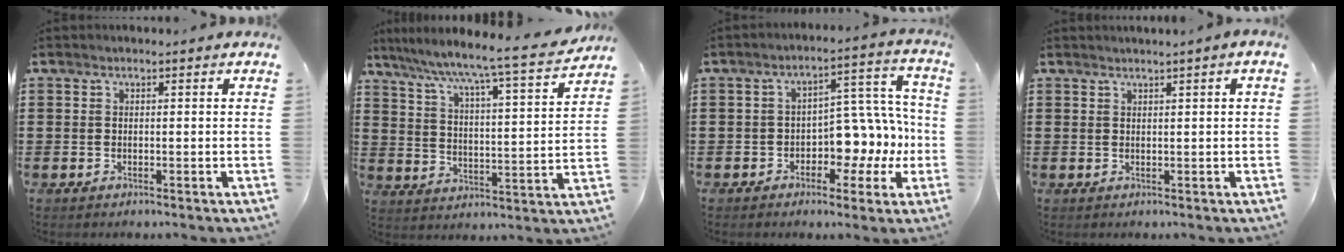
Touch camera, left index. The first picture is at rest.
{"total": 6.0, "force": [5.2, -0.9, 2.8], "torque": [-0.078, -0.050, 0.076]}
{"total": 7.5, "force": [-1.1, 4.8, 5.7], "torque": [-0.094, -0.009, -0.024]}
{"total": 0.8, "force": [0.6, -0.3, 0.5], "torque": [-0.008, -0.003, 0.011]}